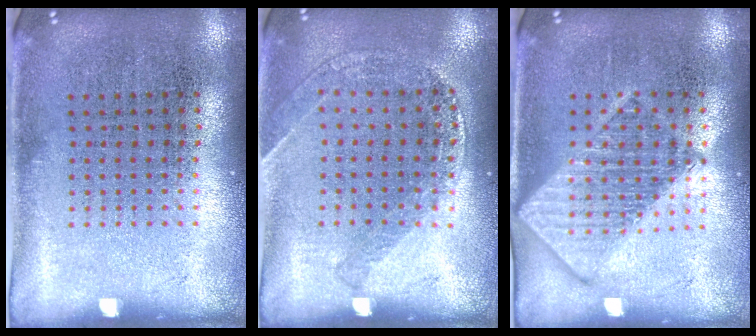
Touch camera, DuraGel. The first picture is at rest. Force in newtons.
{"total": 1.2, "press": 1.2, "slide": 0.1}
{"total": 2.7, "press": 2.7, "slide": 0.3}